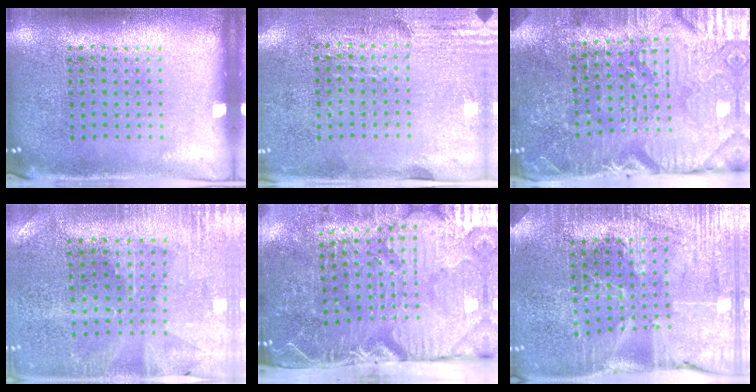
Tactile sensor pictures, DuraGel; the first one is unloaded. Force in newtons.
{"total": 2.9, "press": 2.5, "slide": 1.5}
{"total": 3.9, "press": 3.8, "slide": 0.5}
{"total": 0.5, "press": 0.5, "slide": 0.3}
{"total": 5.2, "press": 4.4, "slide": 2.8}
{"total": 3.2, "press": 3.1, "slide": 0.4}